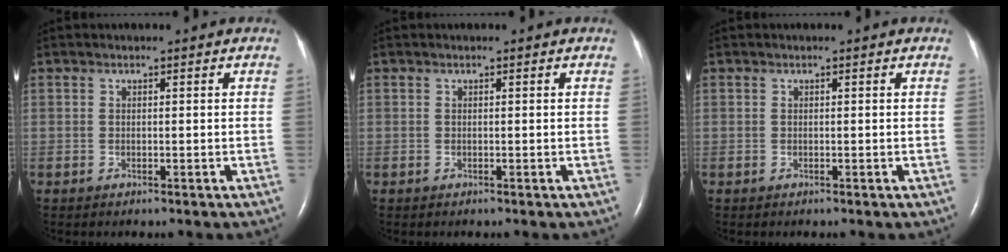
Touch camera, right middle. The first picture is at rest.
{"total": 0.0}
{"total": 0.0}